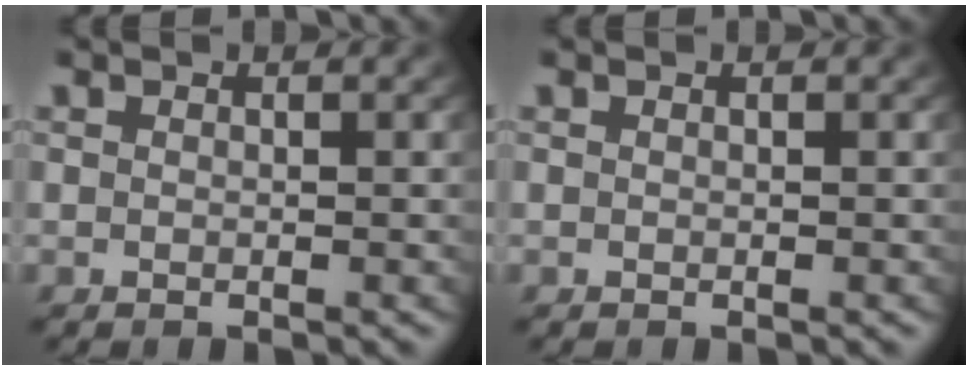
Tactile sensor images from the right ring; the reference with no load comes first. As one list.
[{"total": 0.0}]